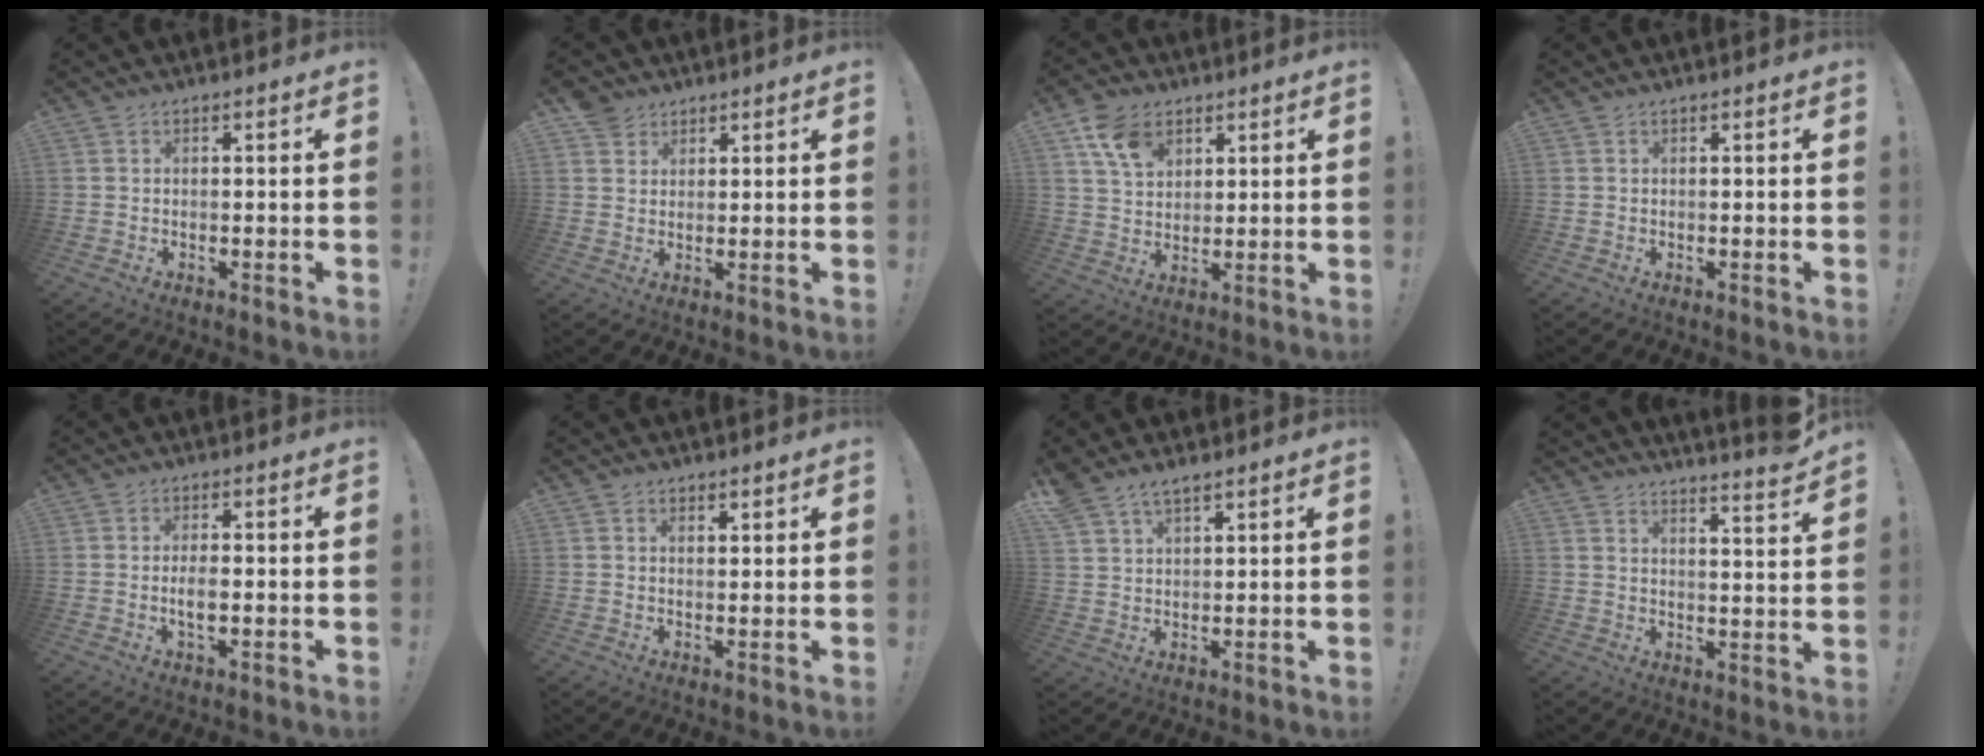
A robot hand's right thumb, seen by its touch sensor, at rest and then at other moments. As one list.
[{"total": 4.0, "force": [2.9, 2.7, 0.5], "torque": [-0.014, -0.013, 0.058]}, {"total": 9.9, "force": [5.4, 6.7, 5.0], "torque": [-0.087, -0.013, 0.106]}, {"total": 0.0}, {"total": 3.7, "force": [-0.8, 1.4, 3.3], "torque": [-0.063, -0.005, -0.022]}, {"total": 1.3, "force": [1.1, 0.6, 0.4], "torque": [0.001, -0.006, 0.019]}, {"total": 4.9, "force": [4.0, 1.9, 2.0], "torque": [-0.042, -0.020, 0.079]}, {"total": 5.5, "force": [4.8, -0.4, 2.8], "torque": [-0.027, -0.053, 0.075]}]